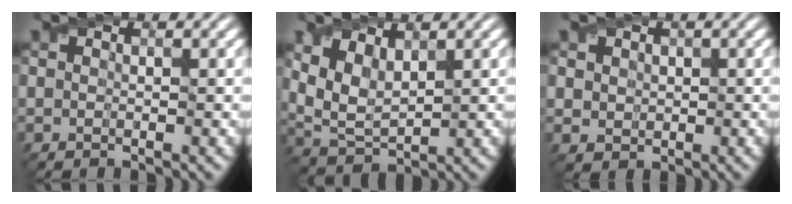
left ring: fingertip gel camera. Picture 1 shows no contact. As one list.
[{"total": 4.4, "force": [1.7, 2.4, 3.3], "torque": [-0.081, -0.007, 0.039]}, {"total": 2.0, "force": [0.8, 1.7, 0.7], "torque": [-0.021, -0.002, 0.025]}]